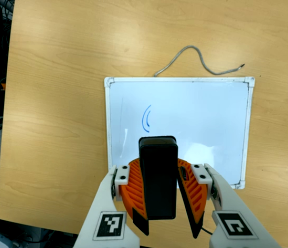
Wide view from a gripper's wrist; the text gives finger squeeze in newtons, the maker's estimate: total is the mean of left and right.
{"total": 9.6, "left": 9.5, "right": 9.7}